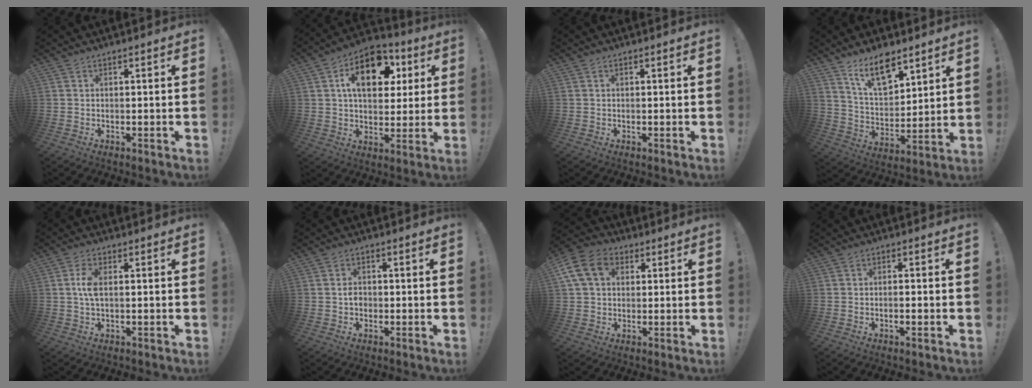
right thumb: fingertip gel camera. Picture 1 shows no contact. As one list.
[{"total": 16.1, "force": [5.4, 10.4, 11.0], "torque": [-0.156, -0.009, 0.096]}, {"total": 0.0}, {"total": 13.4, "force": [9.4, 6.1, 7.4], "torque": [-0.124, -0.053, 0.170]}, {"total": 4.6, "force": [0.4, 2.3, 3.9], "torque": [-0.081, 0.007, 0.006]}, {"total": 2.6, "force": [-0.9, 2.0, 1.4], "torque": [-0.023, 0.006, -0.015]}, {"total": 13.2, "force": [3.9, 9.9, 7.9], "torque": [-0.141, 0.000, 0.079]}, {"total": 1.6, "force": [-0.7, 0.1, 1.4], "torque": [-0.026, 0.000, -0.014]}]